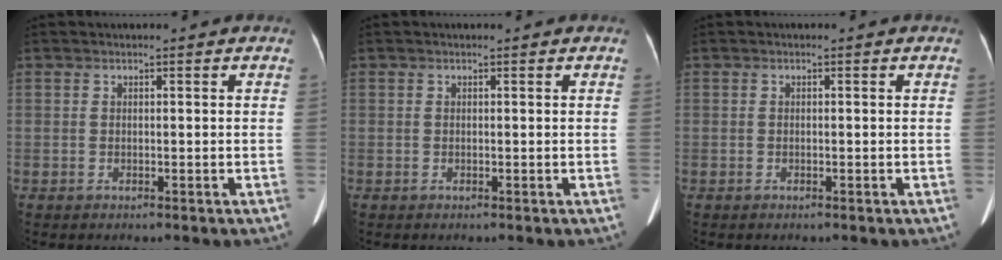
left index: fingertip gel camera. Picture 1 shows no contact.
{"total": 0.7, "force": [0.7, 0.0, 0.3], "torque": [-0.006, 0.010, 0.011]}
{"total": 0.0}